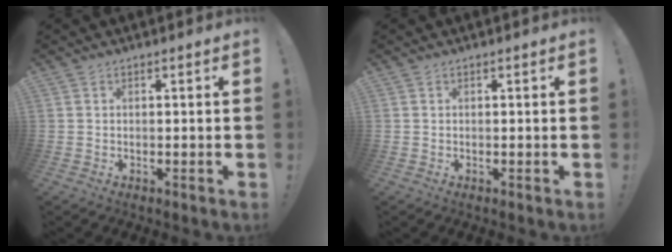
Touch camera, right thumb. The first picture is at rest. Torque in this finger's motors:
{"motor_torque": [0.00, 0.00, -0.12, 0.07, 0.00]}